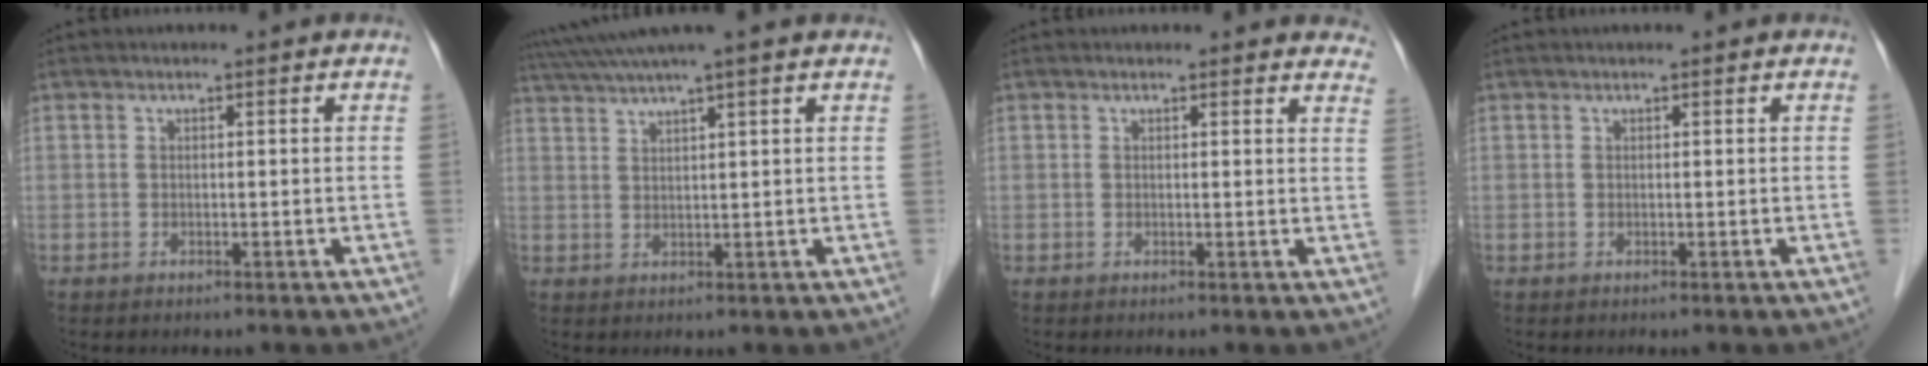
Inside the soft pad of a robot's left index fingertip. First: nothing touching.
{"total": 8.1, "force": [6.7, -1.4, 4.2], "torque": [-0.077, 0.031, 0.105]}
{"total": 9.1, "force": [8.6, 2.5, 2.0], "torque": [0.009, -0.004, 0.067]}
{"total": 0.6, "force": [0.5, 0.0, 0.3], "torque": [-0.001, 0.009, 0.010]}